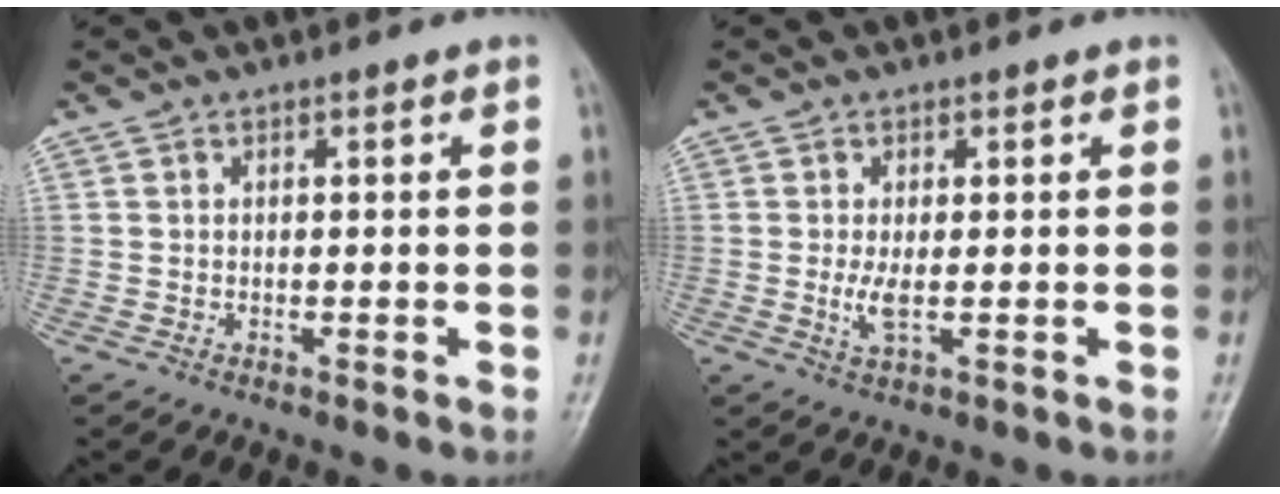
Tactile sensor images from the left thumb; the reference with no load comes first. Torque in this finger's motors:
{"motor_torque": [0.00, 0.08, 0.13, 0.02, 0.02]}